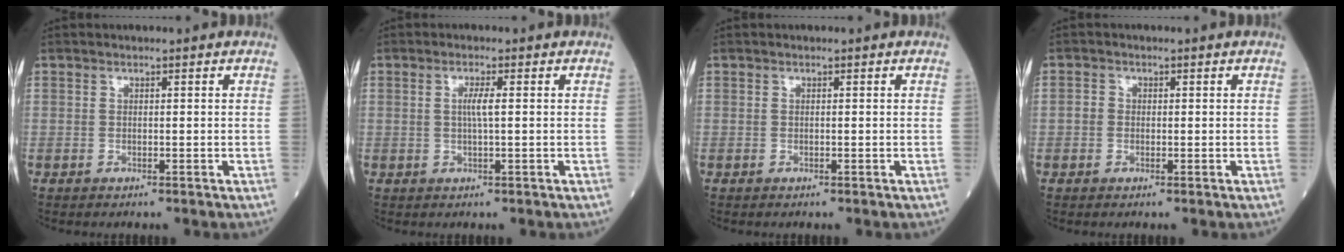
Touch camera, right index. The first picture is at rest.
{"total": 2.2, "force": [0.2, -0.1, 2.2], "torque": [-0.044, 0.000, 0.002]}
{"total": 0.0}
{"total": 1.3, "force": [-0.2, 1.2, 0.5], "torque": [-0.008, 0.008, -0.004]}